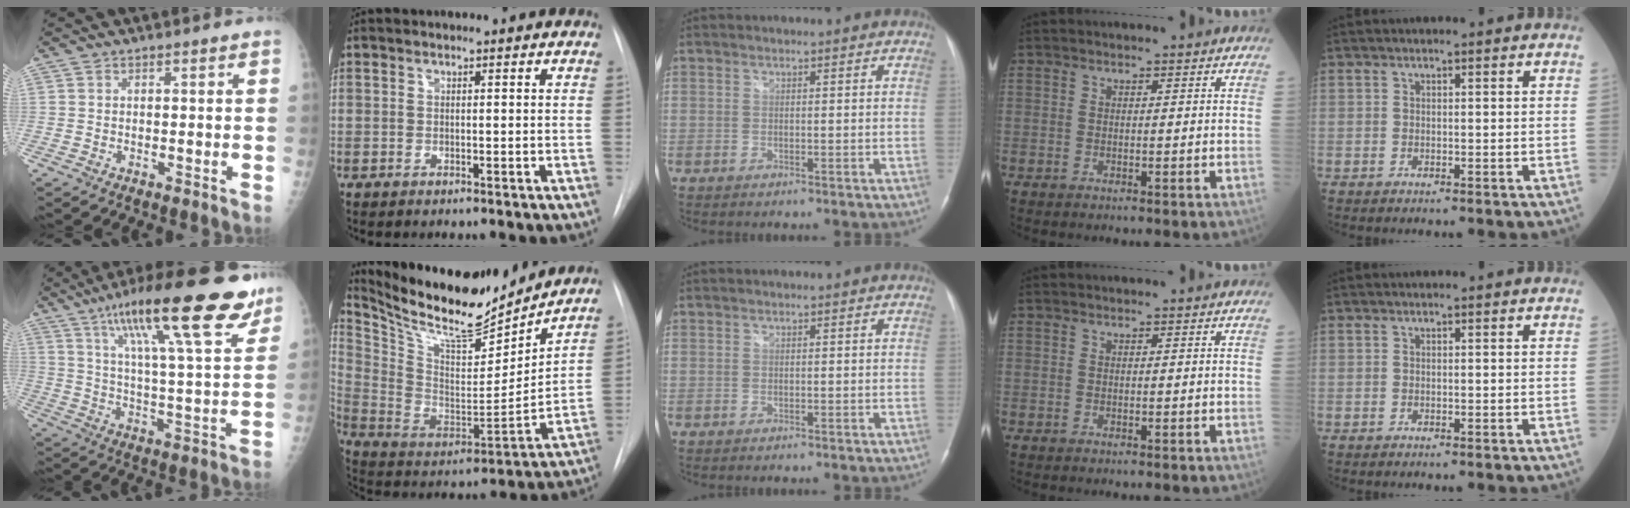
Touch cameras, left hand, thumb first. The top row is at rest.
{"thumb": {"total": 24.3, "force": [15.4, 4.7, 18.2], "torque": [-0.272, -0.043, 0.244]}, "index": {"total": 20.1, "force": [18.1, 3.2, 8.3], "torque": [-0.165, -0.020, 0.309]}}